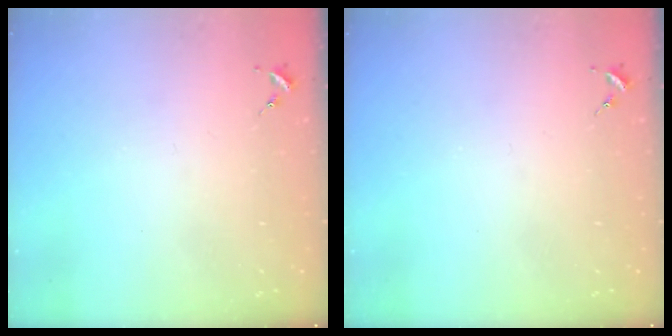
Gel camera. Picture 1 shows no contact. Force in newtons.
{"total": 0.0}